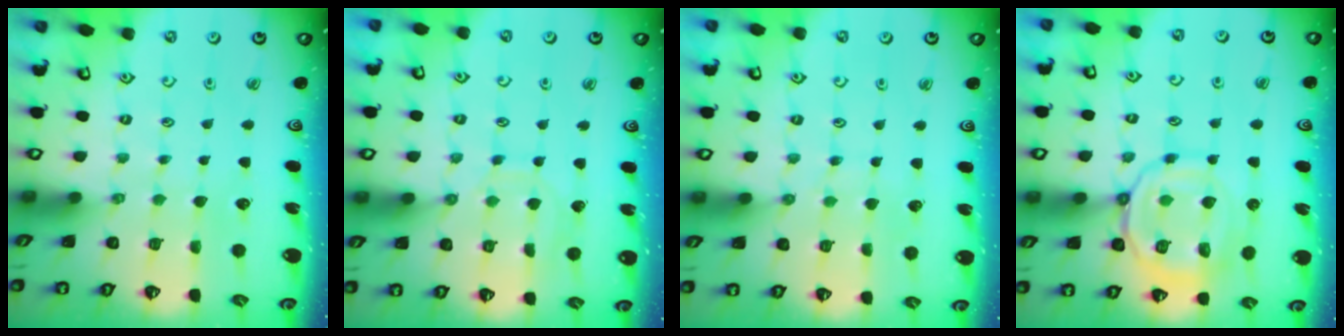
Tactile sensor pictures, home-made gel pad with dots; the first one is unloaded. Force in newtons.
{"total": 8.2, "press": 8.2, "slide": 0.7}
{"total": 5.3, "press": 5.3, "slide": 0.6}
{"total": 14.0, "press": 14.0, "slide": 1.3}